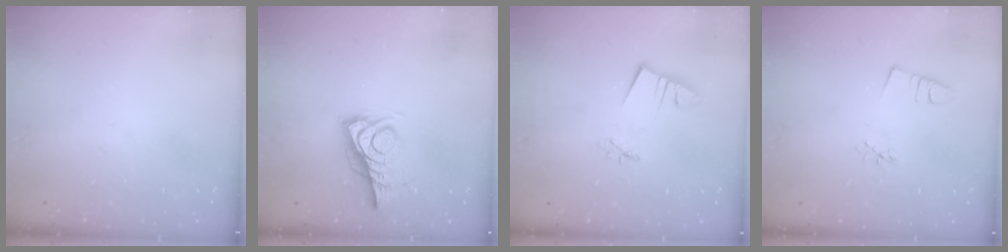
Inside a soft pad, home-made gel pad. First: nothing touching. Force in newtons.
{"total": 9.1, "press": 8.9, "slide": 2.2}
{"total": 2.7, "press": 2.7, "slide": 0.4}
{"total": 2.6, "press": 2.2, "slide": 1.5}